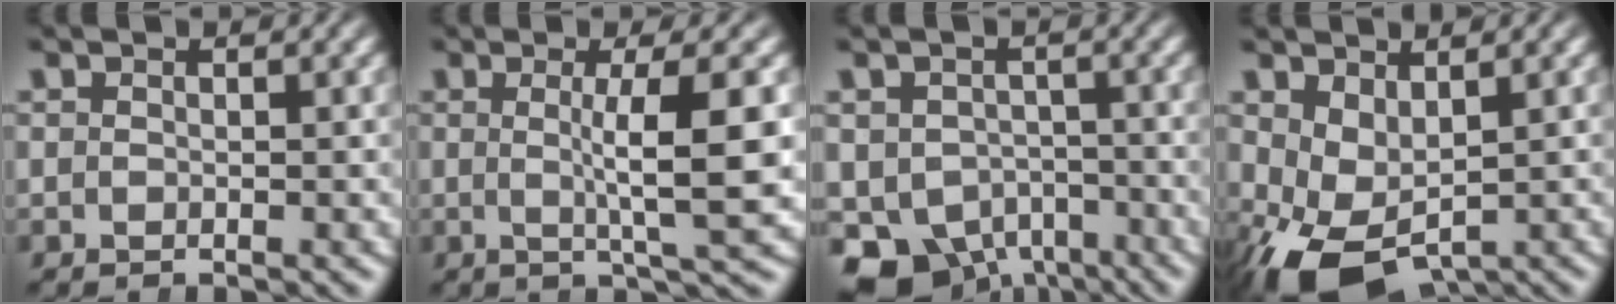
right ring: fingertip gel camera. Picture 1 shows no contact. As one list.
[{"total": 4.9, "force": [0.6, -0.5, 4.9], "torque": [-0.066, -0.003, 0.013]}, {"total": 11.5, "force": [-5.8, 8.9, 4.4], "torque": [-0.074, -0.064, -0.081]}, {"total": 6.4, "force": [-3.0, 4.2, 3.8], "torque": [-0.094, -0.042, -0.031]}]